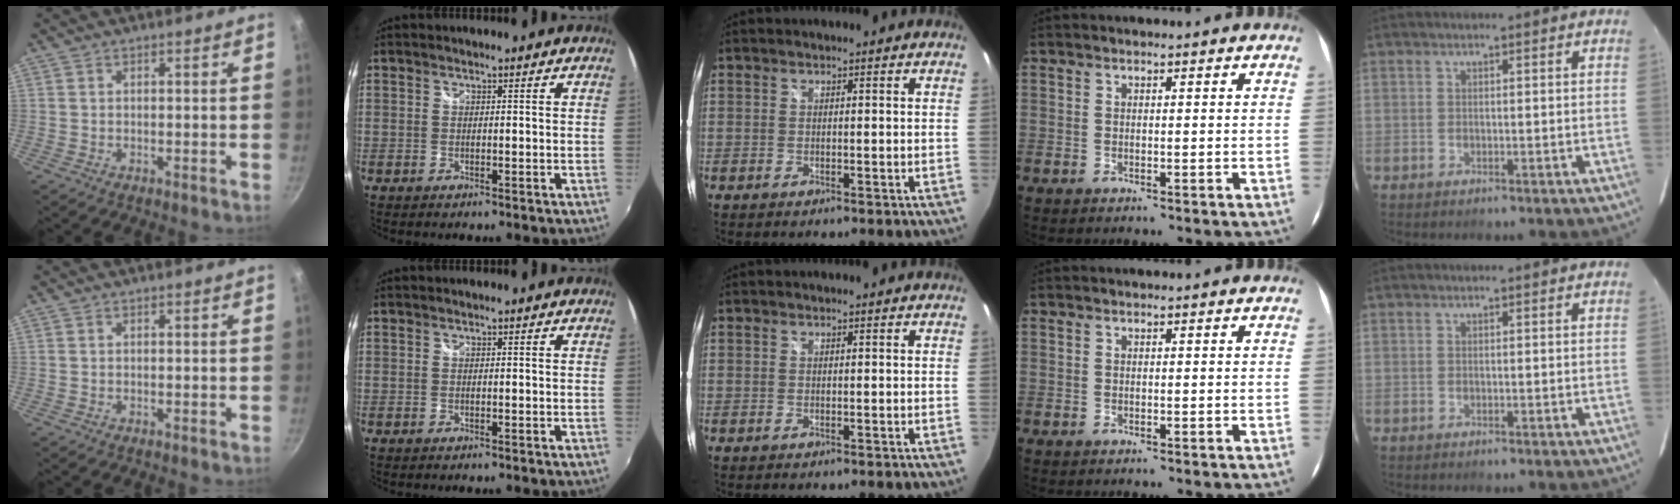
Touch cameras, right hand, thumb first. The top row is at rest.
{}